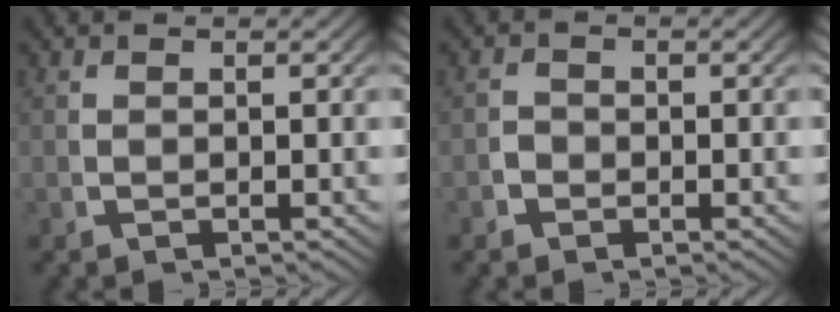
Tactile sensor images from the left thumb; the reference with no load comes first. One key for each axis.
{"total": 0.9, "fx": -0.6, "fy": 0.7, "fz": 0.1, "tx": -0.001, "ty": -0.005, "tz": -0.014}